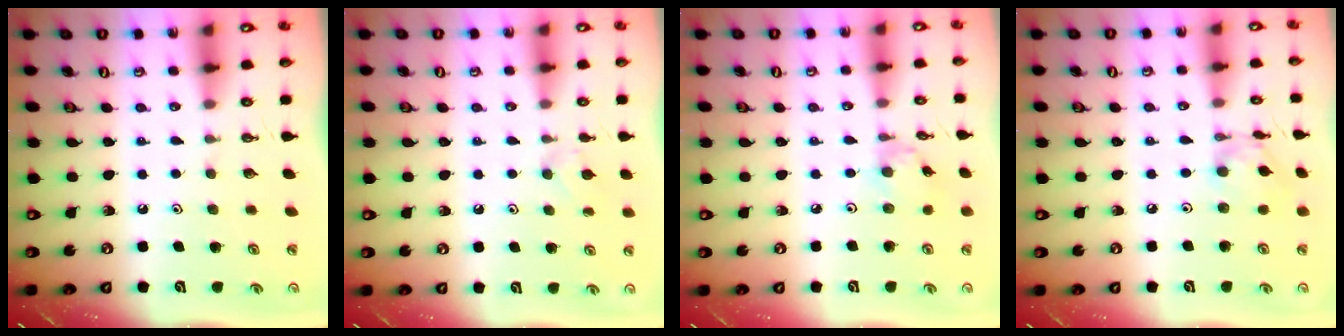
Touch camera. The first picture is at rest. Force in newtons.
{"total": 6.4, "press": 6.3, "slide": 1.0}
{"total": 1.8, "press": 1.7, "slide": 0.1}
{"total": 7.7, "press": 7.7, "slide": 0.3}